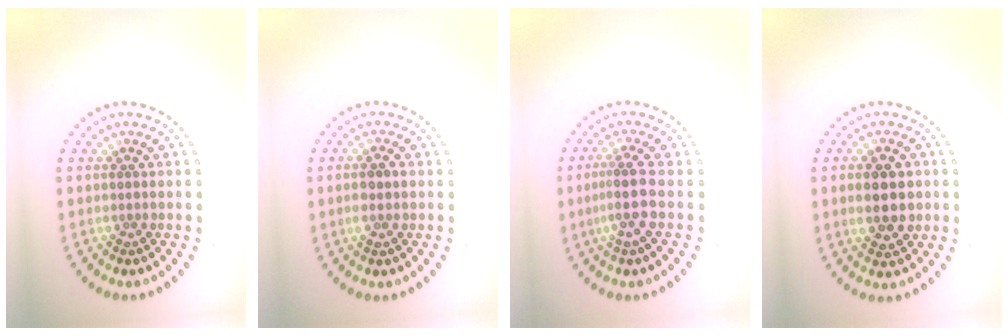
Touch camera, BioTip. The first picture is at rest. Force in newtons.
{"total": 1.3, "press": 1.3, "slide": 0.4}
{"total": 2.9, "press": 2.2, "slide": 1.9}
{"total": 4.6, "press": 4.6, "slide": 0.2}